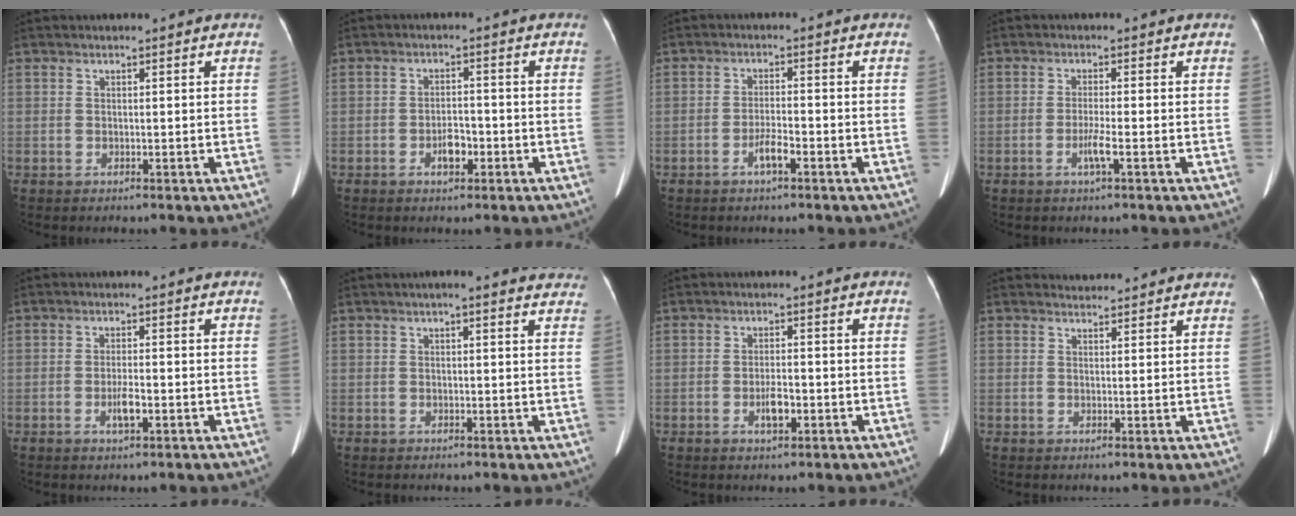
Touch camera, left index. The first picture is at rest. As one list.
[{"total": 3.0, "force": [-1.5, 1.4, 2.2], "torque": [-0.041, 0.003, -0.024]}, {"total": 2.9, "force": [-1.7, 0.4, 2.2], "torque": [-0.045, -0.001, -0.032]}, {"total": 2.4, "force": [-1.1, -0.3, 2.2], "torque": [-0.048, -0.005, -0.022]}, {"total": 2.6, "force": [-1.1, 0.5, 2.4], "torque": [-0.049, -0.002, -0.017]}, {"total": 7.7, "force": [6.5, 1.8, 3.7], "torque": [-0.032, 0.007, 0.056]}, {"total": 2.8, "force": [-1.2, 0.9, 2.4], "torque": [-0.047, 0.000, -0.017]}, {"total": 5.0, "force": [4.9, 1.1, 0.5], "torque": [-0.006, 0.016, 0.048]}]